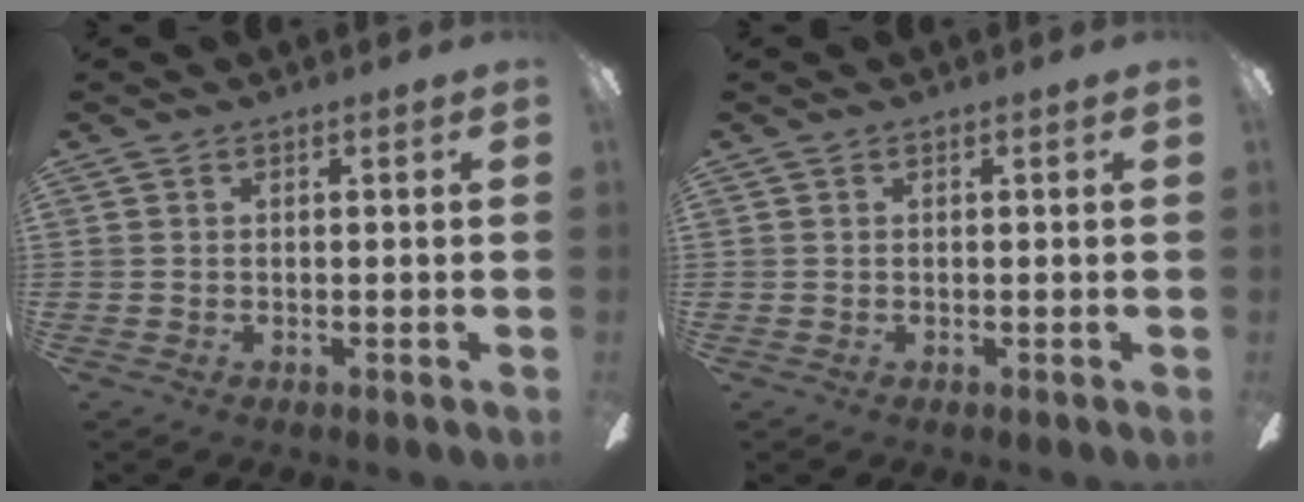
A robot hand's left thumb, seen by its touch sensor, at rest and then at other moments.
{"total": 0.0}